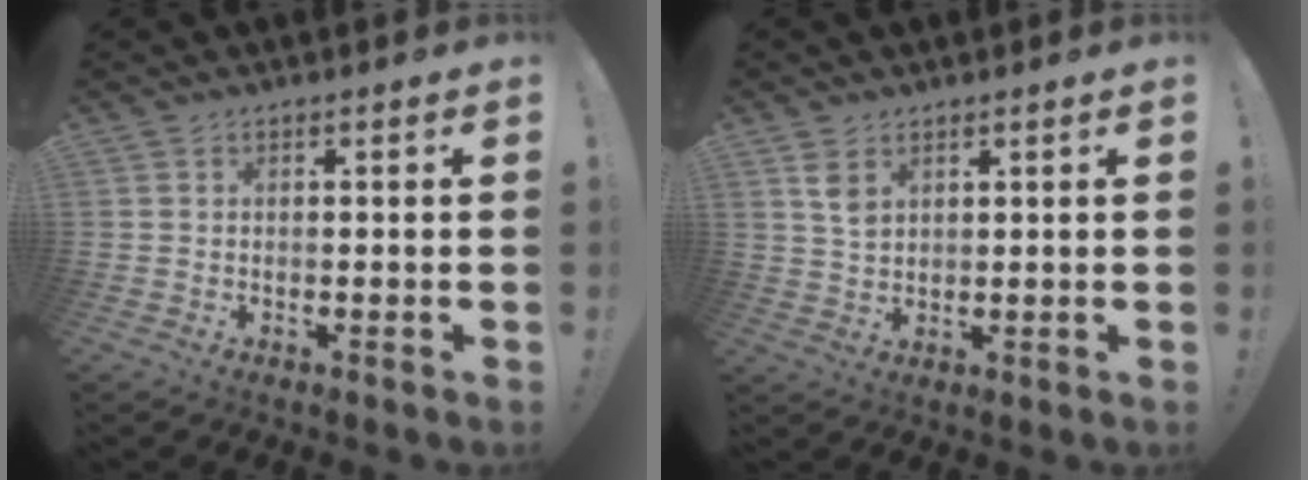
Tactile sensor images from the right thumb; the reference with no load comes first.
{"total": 4.7, "force": [2.5, 2.6, 2.9], "torque": [-0.038, -0.011, 0.044]}